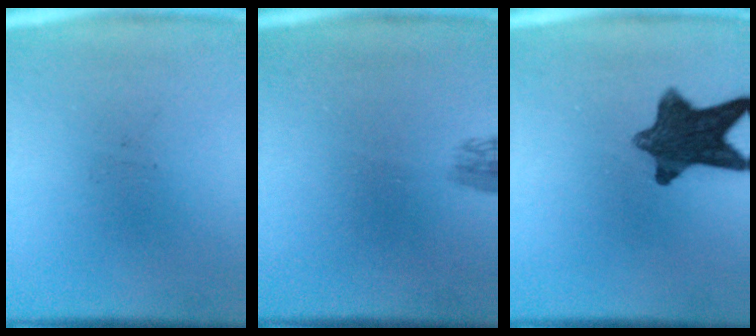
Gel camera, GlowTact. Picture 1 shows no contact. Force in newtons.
{"total": 1.6}
{"total": 11.0}